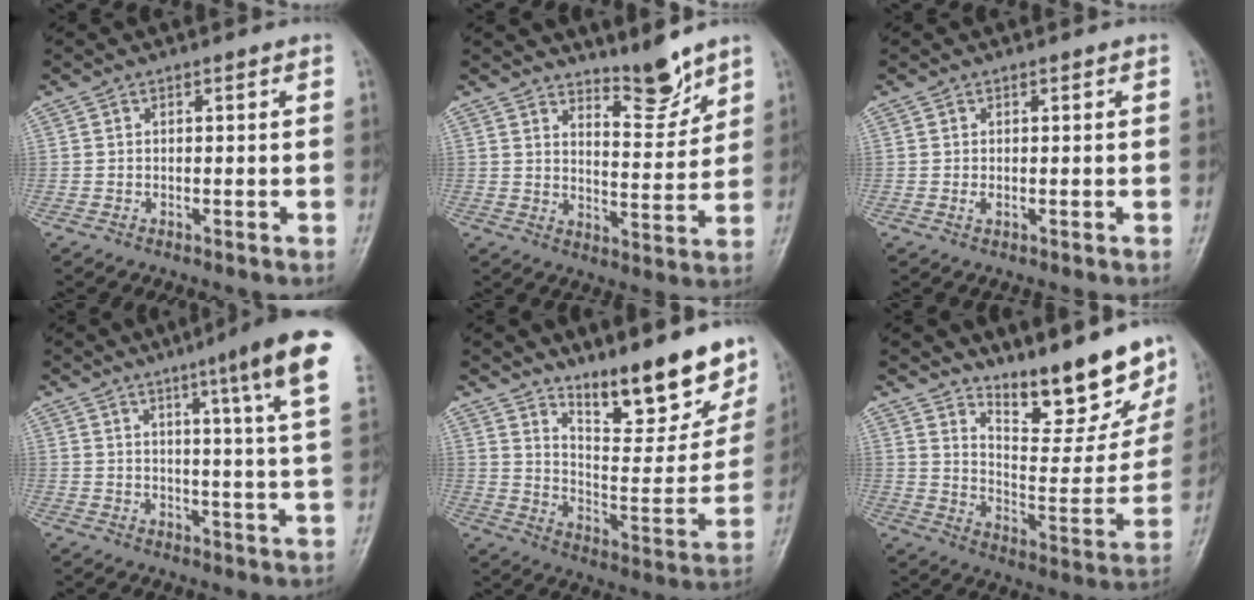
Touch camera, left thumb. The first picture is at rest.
{"total": 7.3, "force": [6.3, 1.5, 3.4], "torque": [-0.036, -0.064, 0.106]}
{"total": 0.8, "force": [0.3, 0.4, 0.7], "torque": [-0.012, 0.000, 0.006]}
{"total": 13.9, "force": [7.3, 0.3, 11.8], "torque": [-0.161, -0.029, 0.086]}
{"total": 19.9, "force": [14.8, 5.9, 11.9], "torque": [-0.127, -0.102, 0.230]}
{"total": 19.6, "force": [15.6, 5.1, 10.6], "torque": [-0.112, -0.112, 0.234]}